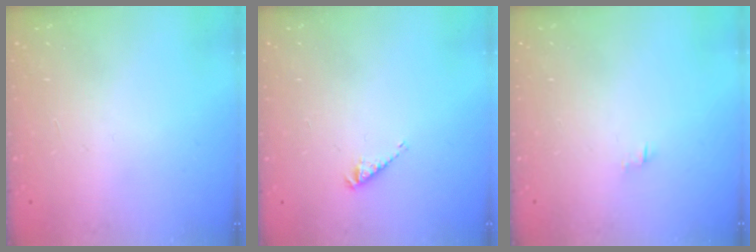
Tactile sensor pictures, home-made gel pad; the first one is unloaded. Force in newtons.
{"total": 2.9, "press": 2.9, "slide": 0.5}
{"total": 0.0}